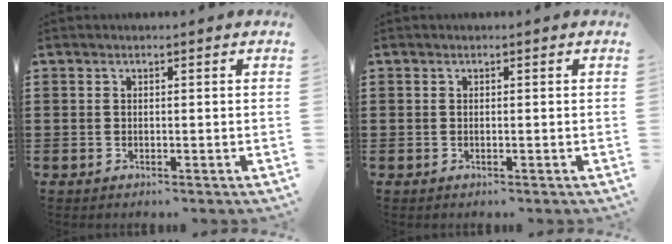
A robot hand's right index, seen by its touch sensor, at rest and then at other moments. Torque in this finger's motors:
{"motor_torque": [0.46, 0.45, 0.00, 0.00]}